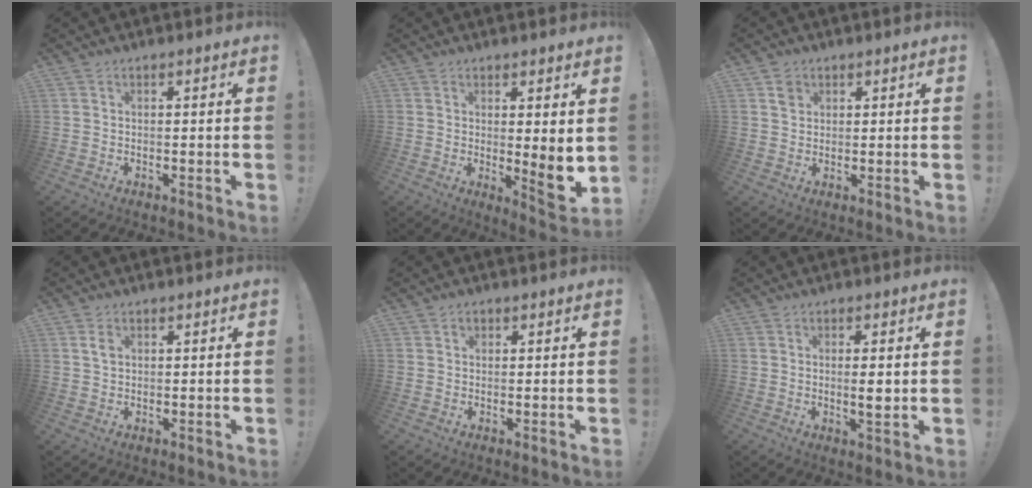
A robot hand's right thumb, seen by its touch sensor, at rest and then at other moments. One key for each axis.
{"total": 6.9, "fx": 0.3, "fy": 0.8, "fz": 6.8, "tx": -0.076, "ty": -0.027, "tz": 0.005}
{"total": 2.8, "fx": 1.5, "fy": 2.3, "fz": 0.5, "tx": 0.004, "ty": -0.005, "tz": 0.027}
{"total": 2.4, "fx": 1.0, "fy": 1.7, "fz": 1.5, "tx": -0.012, "ty": -0.004, "tz": 0.013}
{"total": 1.2, "fx": 0.5, "fy": 1.1, "fz": 0.3, "tx": -0.002, "ty": 0.002, "tz": 0.009}
{"total": 4.2, "fx": 0.0, "fy": 0.7, "fz": 4.1, "tx": -0.059, "ty": -0.009, "tz": -0.003}